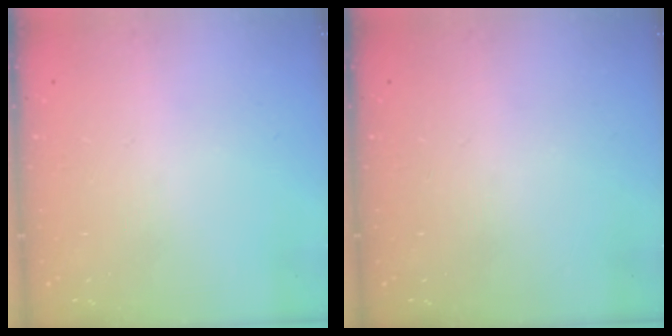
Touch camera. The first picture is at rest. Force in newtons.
{"total": 0.0}